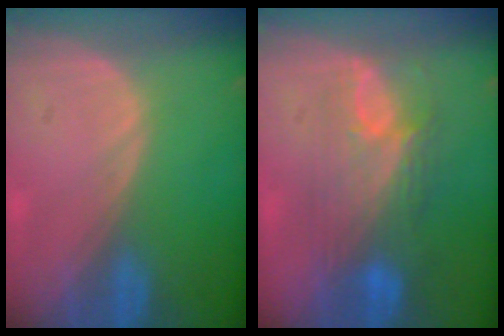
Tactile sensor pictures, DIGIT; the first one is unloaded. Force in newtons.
{"total": 8.3, "press": 7.9, "slide": 2.3}